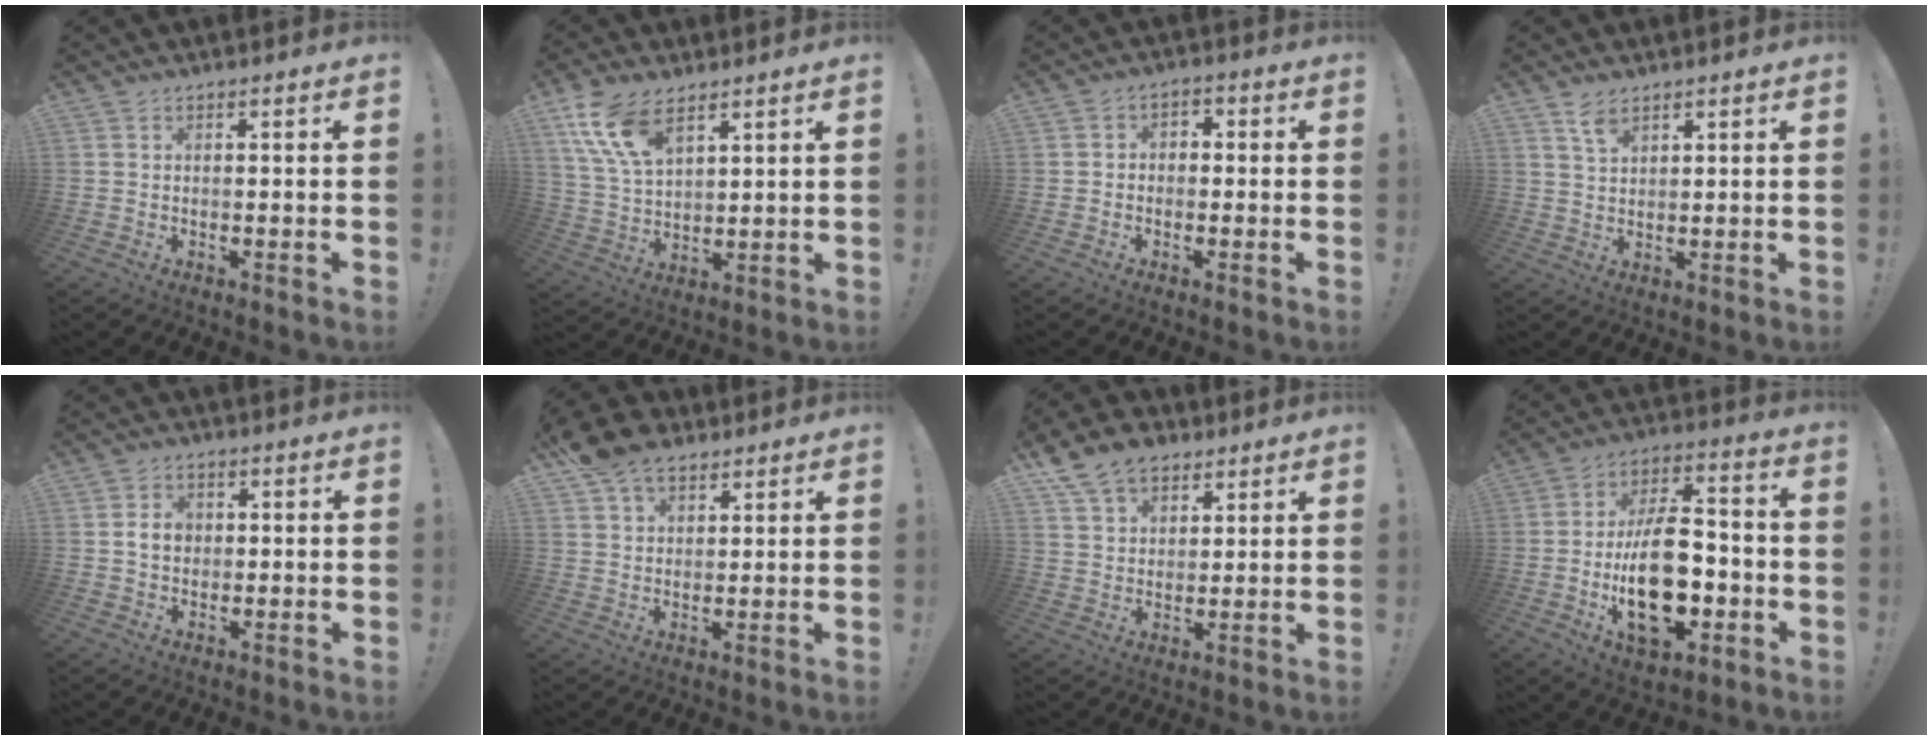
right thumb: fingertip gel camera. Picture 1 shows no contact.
{"total": 12.6, "force": [7.7, 6.4, 7.6], "torque": [-0.159, -0.024, 0.148]}
{"total": 3.0, "force": [-1.8, 2.1, 1.3], "torque": [-0.019, 0.013, -0.032]}
{"total": 4.2, "force": [3.1, 1.7, 2.3], "torque": [-0.038, -0.019, 0.055]}
{"total": 4.7, "force": [0.3, 3.7, 2.8], "torque": [-0.037, 0.004, 0.003]}
{"total": 10.2, "force": [6.8, 5.9, 4.7], "torque": [-0.081, -0.027, 0.133]}
{"total": 11.5, "force": [7.7, 7.5, 4.2], "torque": [-0.072, -0.039, 0.152]}
{"total": 22.1, "force": [-4.7, 12.3, 17.8], "torque": [-0.306, 0.022, -0.071]}